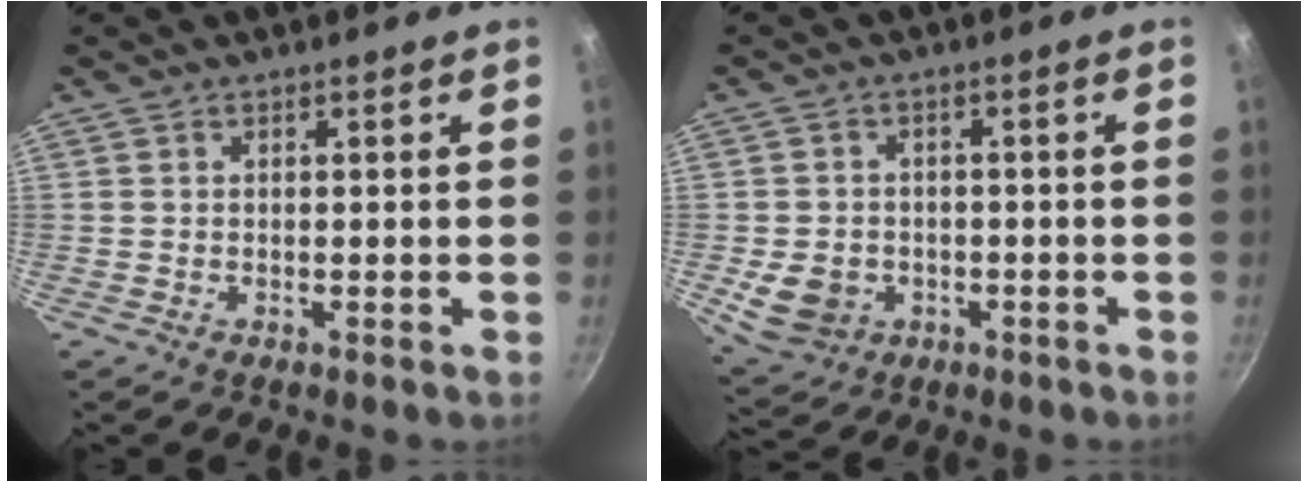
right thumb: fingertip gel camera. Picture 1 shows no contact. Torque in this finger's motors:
{"motor_torque": [0.90, 0.80, 0.62, -0.41, 0.03]}